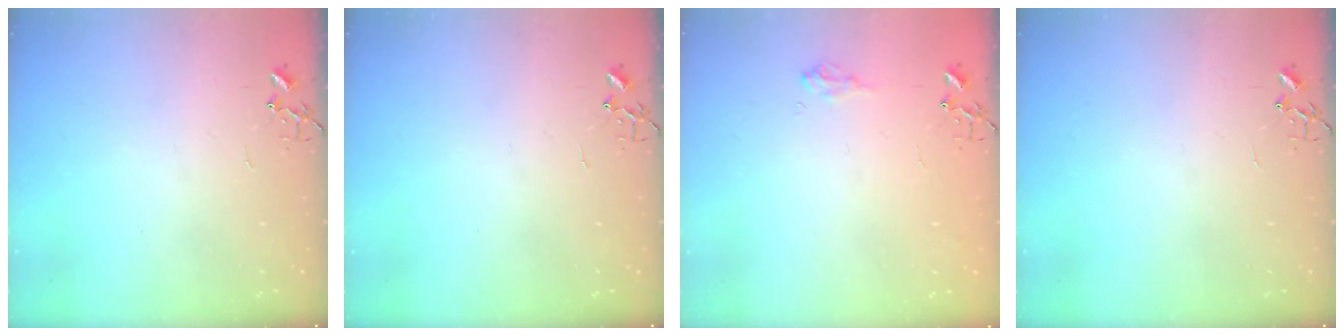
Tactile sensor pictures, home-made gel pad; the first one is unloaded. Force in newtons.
{"total": 0.0}
{"total": 7.4, "press": 7.4, "slide": 0.9}
{"total": 0.0}